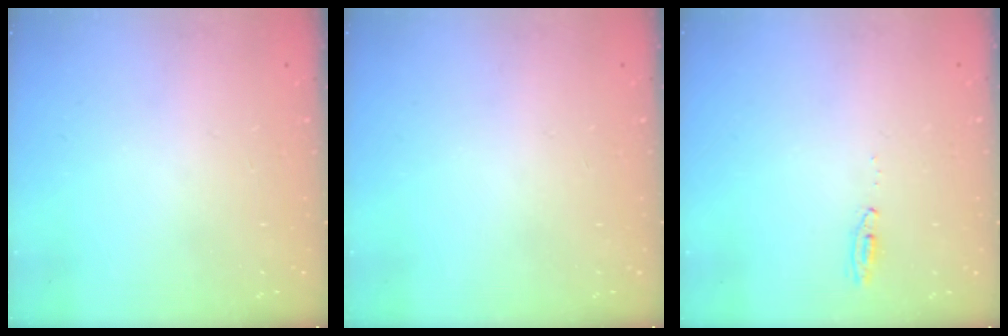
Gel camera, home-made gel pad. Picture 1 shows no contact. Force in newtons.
{"total": 0.0}
{"total": 4.1, "press": 3.1, "slide": 2.6}